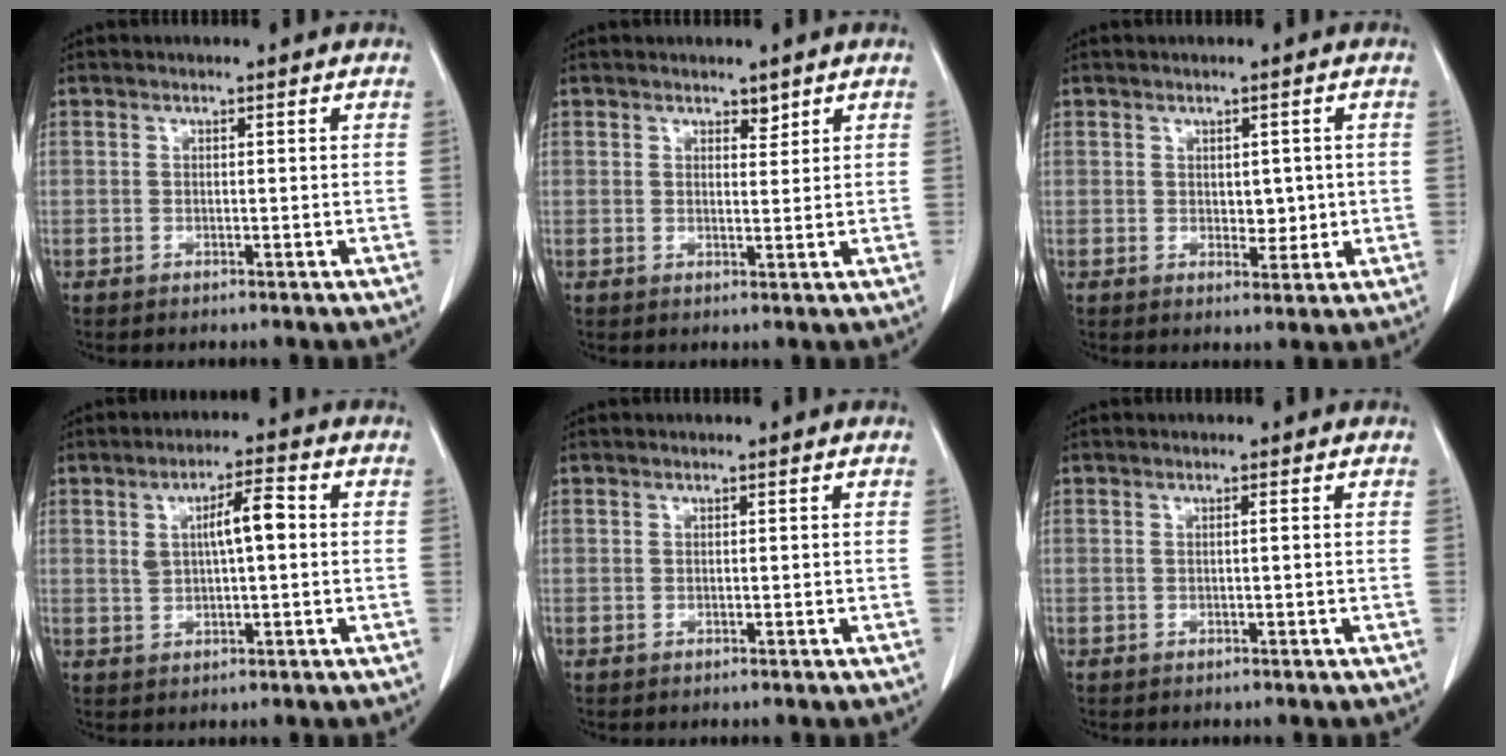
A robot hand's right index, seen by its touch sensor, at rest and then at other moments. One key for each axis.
{"total": 2.1, "fx": 1.5, "fy": 1.2, "fz": 0.8, "tx": -0.016, "ty": 0.001, "tz": 0.028}
{"total": 4.0, "fx": 0.1, "fy": 2.4, "fz": 3.1, "tx": -0.047, "ty": 0.005, "tz": 0.013}
{"total": 6.6, "fx": 1.1, "fy": 1.9, "fz": 6.2, "tx": -0.110, "ty": 0.017, "tz": 0.024}
{"total": 0.0}
{"total": 0.8, "fx": 0.0, "fy": 0.2, "fz": 0.7, "tx": -0.019, "ty": 0.003, "tz": 0.003}